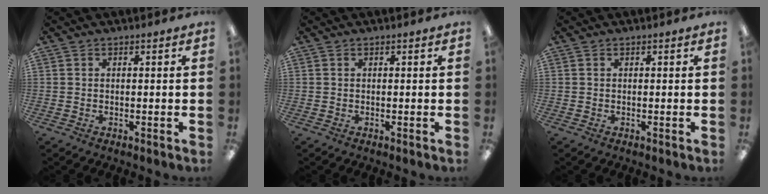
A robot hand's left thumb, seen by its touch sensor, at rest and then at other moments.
{"total": 0.0}
{"total": 0.0}